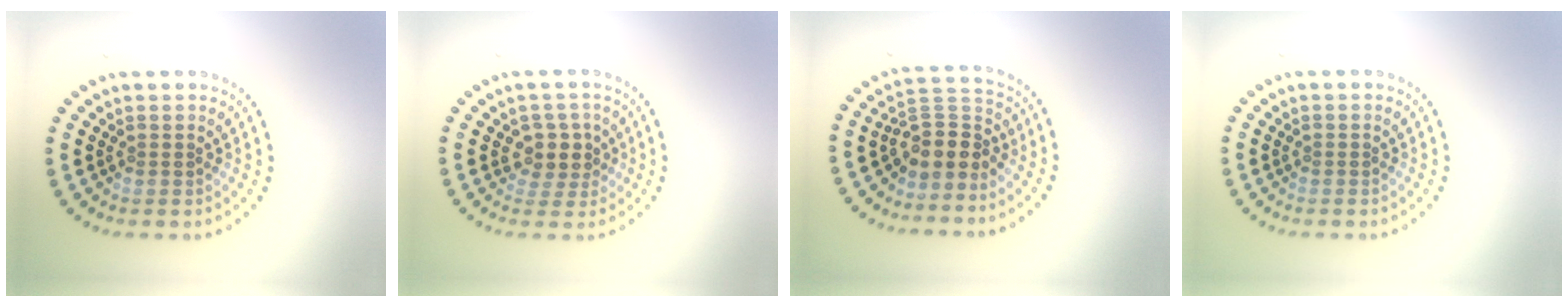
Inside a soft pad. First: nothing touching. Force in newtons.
{"total": 2.7, "press": 2.3, "slide": 1.5}
{"total": 3.5, "press": 2.6, "slide": 2.4}
{"total": 0.0}